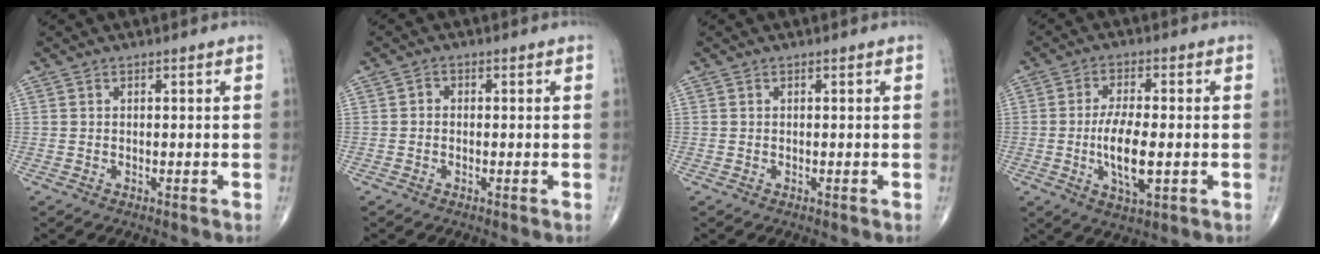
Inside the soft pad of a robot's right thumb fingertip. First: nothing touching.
{"total": 1.1, "force": [-0.2, 0.9, 0.6], "torque": [0.004, 0.004, -0.010]}
{"total": 0.0}
{"total": 9.4, "force": [-1.5, 3.5, 8.6], "torque": [-0.163, -0.005, -0.025]}